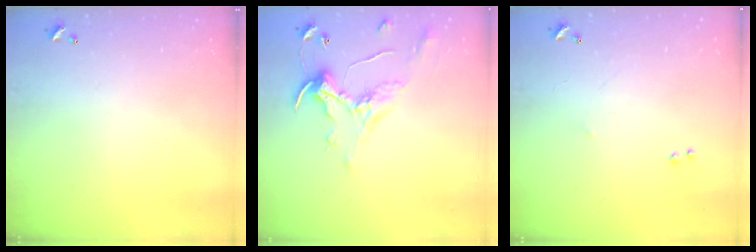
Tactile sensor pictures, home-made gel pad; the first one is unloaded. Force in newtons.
{"total": 1.1, "press": 0.8, "slide": 0.9}
{"total": 2.5, "press": 2.4, "slide": 0.4}